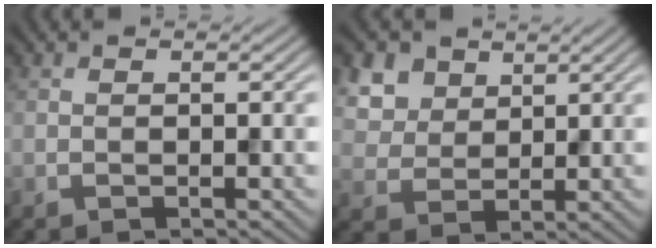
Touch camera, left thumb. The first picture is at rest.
{"total": 6.5, "force": [3.4, 4.7, 3.1], "torque": [-0.105, 0.000, 0.068]}